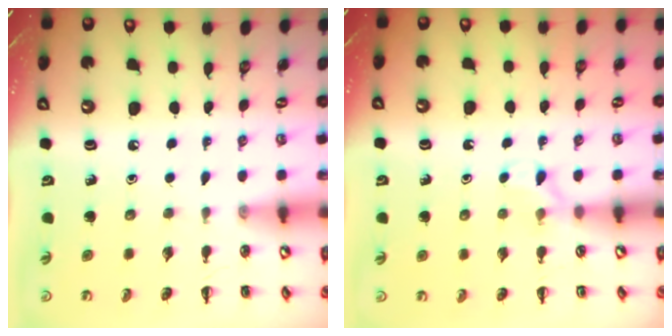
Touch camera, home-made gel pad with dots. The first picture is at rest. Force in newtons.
{"total": 5.9, "press": 5.6, "slide": 1.9}